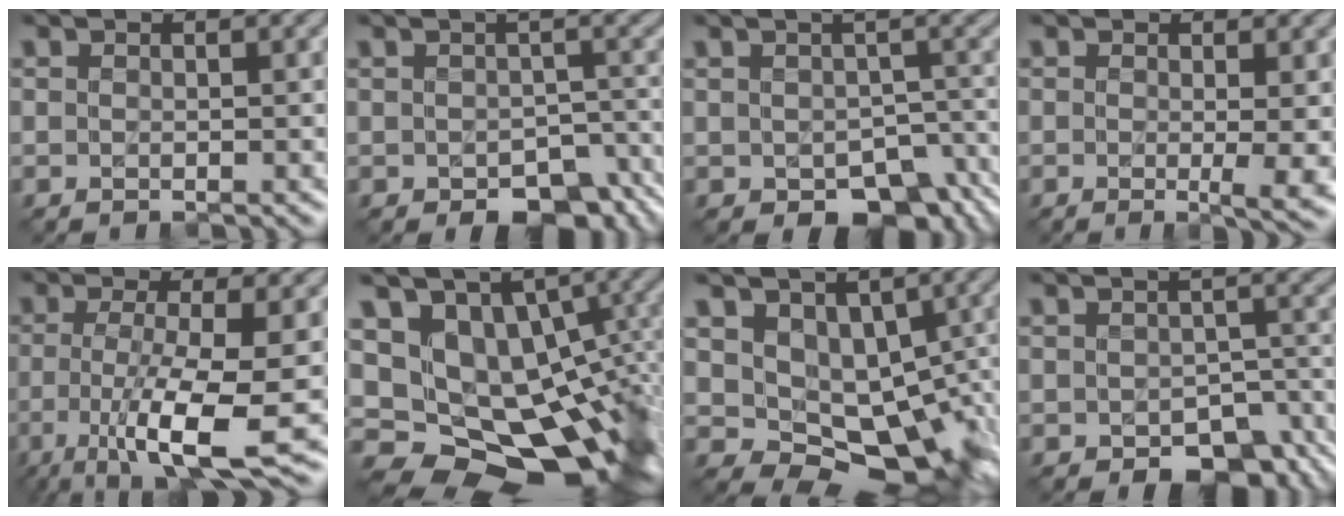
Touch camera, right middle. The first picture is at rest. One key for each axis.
{"total": 6.1, "fx": -3.2, "fy": 3.1, "fz": 4.2, "tx": -0.048, "ty": -0.019, "tz": -0.033}
{"total": 7.7, "fx": -3.4, "fy": 4.3, "fz": 5.5, "tx": -0.075, "ty": -0.029, "tz": -0.031}
{"total": 2.9, "fx": -0.2, "fy": 0.3, "fz": 2.9, "tx": -0.046, "ty": -0.010, "tz": -0.001}
{"total": 8.6, "fx": -2.3, "fy": 1.8, "fz": 8.1, "tx": -0.143, "ty": -0.011, "tz": -0.043}
{"total": 16.4, "fx": -3.5, "fy": 10.6, "fz": 12.0, "tx": -0.160, "ty": -0.005, "tz": -0.017}
{"total": 11.1, "fx": -0.6, "fy": 7.8, "fz": 7.9, "tx": -0.092, "ty": -0.014, "tz": 0.015}
{"total": 6.1, "fx": -3.1, "fy": 3.3, "fz": 4.1, "tx": -0.048, "ty": -0.021, "tz": -0.034}